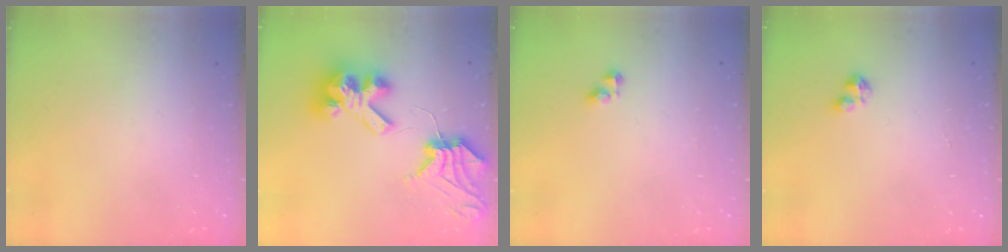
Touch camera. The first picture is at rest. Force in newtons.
{"total": 12.0, "press": 11.9, "slide": 1.3}
{"total": 2.7, "press": 2.7, "slide": 0.4}
{"total": 2.4, "press": 2.4, "slide": 0.4}